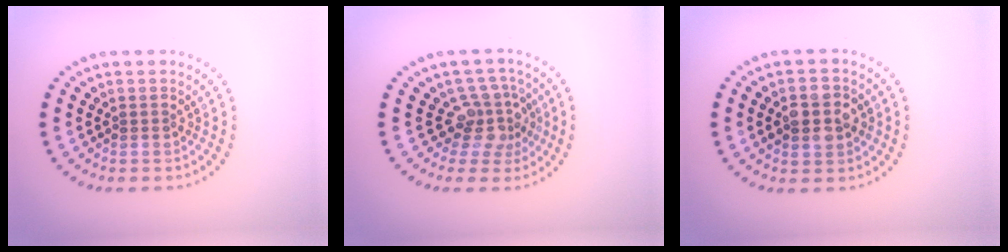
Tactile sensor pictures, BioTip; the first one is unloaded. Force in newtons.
{"total": 3.4, "press": 2.5, "slide": 2.4}
{"total": 4.0, "press": 4.0, "slide": 0.1}